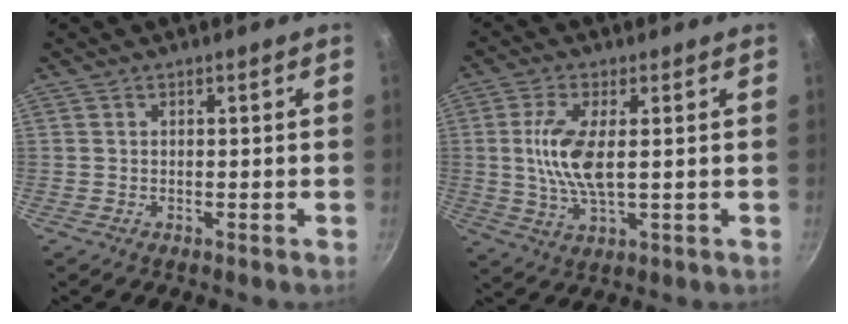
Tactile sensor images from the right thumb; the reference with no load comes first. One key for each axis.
{"total": 9.2, "fx": 1.0, "fy": 3.5, "fz": 8.5, "tx": -0.176, "ty": -0.003, "tz": 0.019}